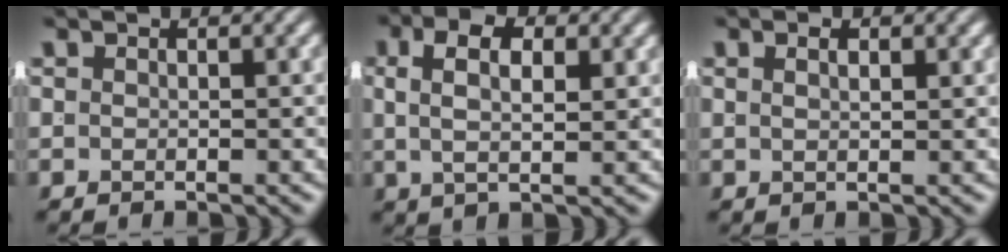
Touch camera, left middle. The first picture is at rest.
{"total": 5.5, "force": [1.9, 2.8, 4.3], "torque": [-0.061, 0.009, 0.026]}
{"total": 1.2, "force": [0.4, -0.7, 0.9], "torque": [0.000, -0.003, 0.010]}